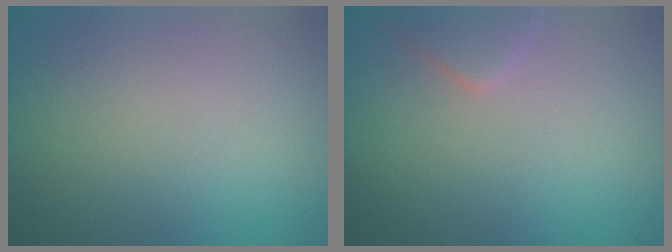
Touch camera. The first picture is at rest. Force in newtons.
{"total": 1.9, "press": 1.9, "slide": 0.1}